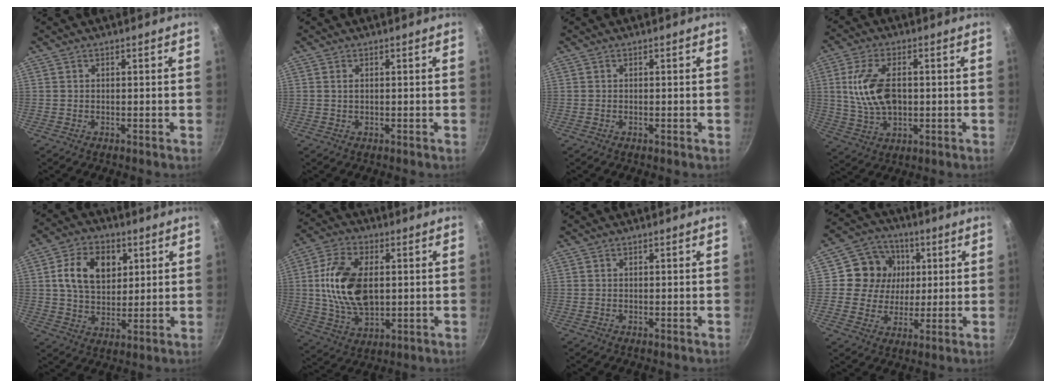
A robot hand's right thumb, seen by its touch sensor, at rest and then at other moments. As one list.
[{"total": 1.0, "force": [0.2, 0.5, 0.8], "torque": [-0.013, 0.002, 0.004]}, {"total": 0.0}, {"total": 11.6, "force": [0.9, 6.6, 9.4], "torque": [-0.173, 0.003, 0.019]}, {"total": 12.0, "force": [3.4, 8.4, 8.0], "torque": [-0.115, -0.002, 0.053]}, {"total": 15.7, "force": [1.5, 9.4, 12.5], "torque": [-0.219, 0.001, 0.030]}, {"total": 0.0}, {"total": 11.1, "force": [2.2, 10.2, 3.7], "torque": [-0.031, 0.002, 0.024]}]